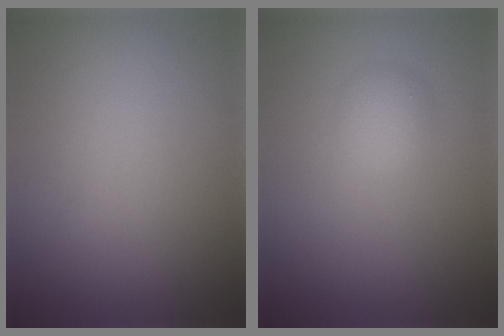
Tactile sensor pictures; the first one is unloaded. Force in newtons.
{"total": 1.7, "press": 1.7, "slide": 0.1}